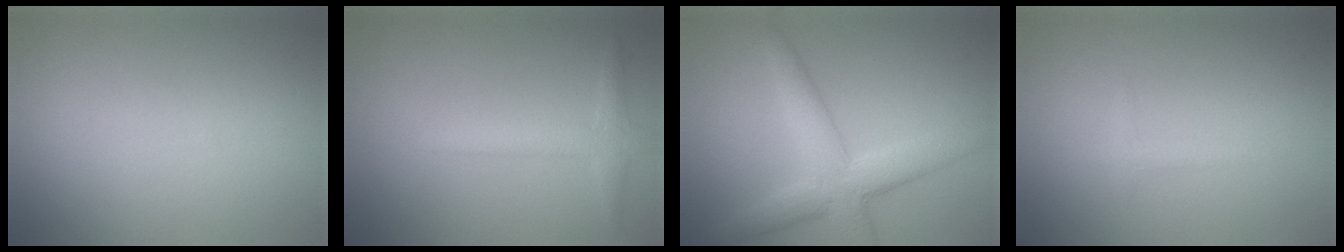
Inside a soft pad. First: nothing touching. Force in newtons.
{"total": 2.4, "press": 2.4, "slide": 0.1}
{"total": 5.5, "press": 5.5, "slide": 0.2}
{"total": 0.9, "press": 0.9, "slide": 0.1}